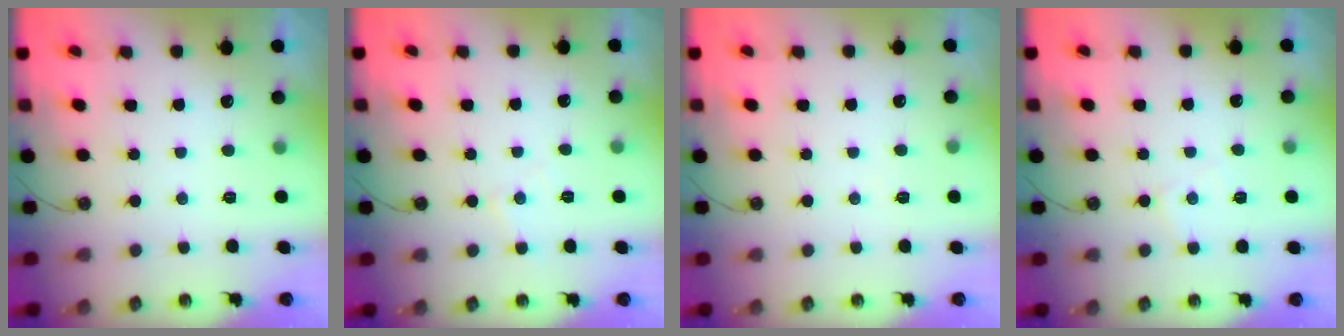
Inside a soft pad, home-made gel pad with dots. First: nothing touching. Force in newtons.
{"total": 4.6, "press": 4.5, "slide": 0.8}
{"total": 3.2, "press": 3.2, "slide": 0.6}
{"total": 4.8, "press": 4.8, "slide": 0.5}